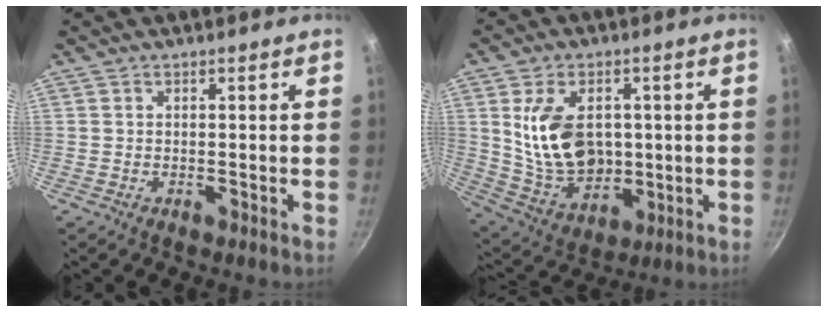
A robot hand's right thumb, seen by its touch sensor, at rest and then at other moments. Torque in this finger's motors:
{"motor_torque": [-0.66, 1.31, 1.28, -0.02, 0.10]}